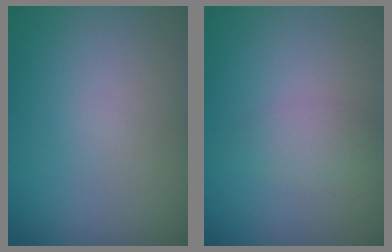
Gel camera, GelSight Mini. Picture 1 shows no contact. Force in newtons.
{"total": 1.7, "press": 1.7, "slide": 0.1}